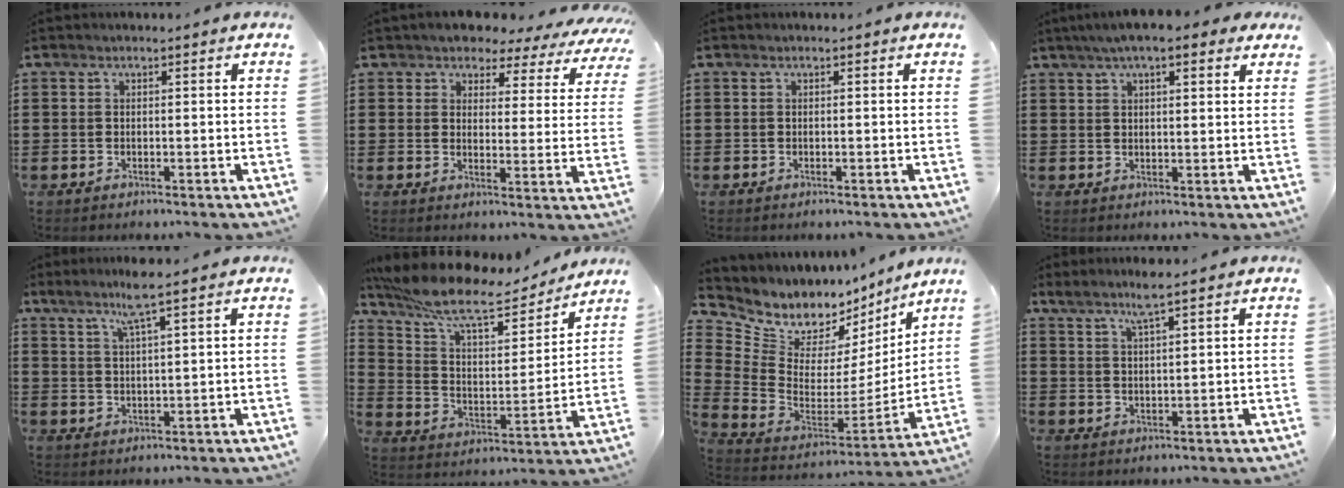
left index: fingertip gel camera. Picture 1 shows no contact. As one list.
[{"total": 3.8, "force": [3.5, 1.5, 0.7], "torque": [-0.038, -0.020, 0.055]}, {"total": 0.0}, {"total": 5.4, "force": [3.6, 1.0, 3.8], "torque": [-0.081, 0.005, 0.064]}, {"total": 5.0, "force": [3.7, -0.6, 3.4], "torque": [-0.075, -0.002, 0.063]}, {"total": 12.3, "force": [10.2, 2.9, 6.4], "torque": [-0.159, -0.056, 0.175]}, {"total": 8.0, "force": [5.9, 5.0, 2.2], "torque": [-0.085, -0.047, 0.109]}, {"total": 4.2, "force": [3.3, -0.3, 2.6], "torque": [-0.060, -0.002, 0.058]}]